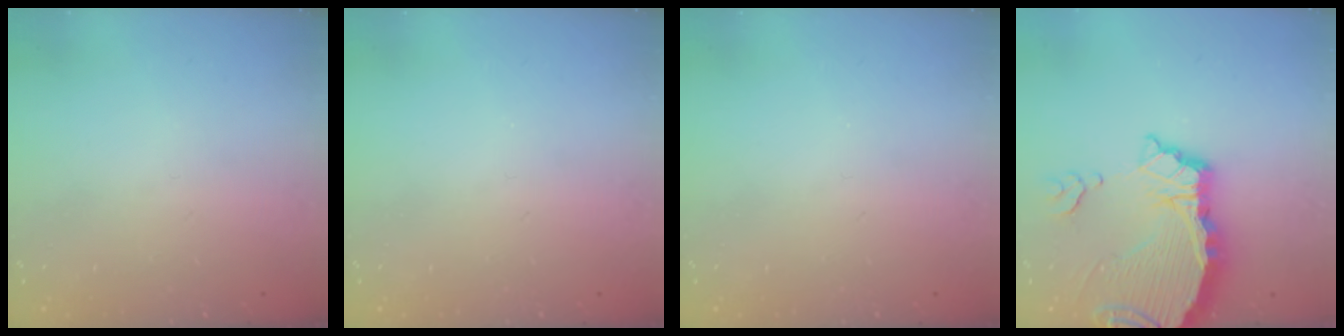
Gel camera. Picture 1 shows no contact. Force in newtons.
{"total": 0.0}
{"total": 0.0}
{"total": 7.7, "press": 7.7, "slide": 0.7}